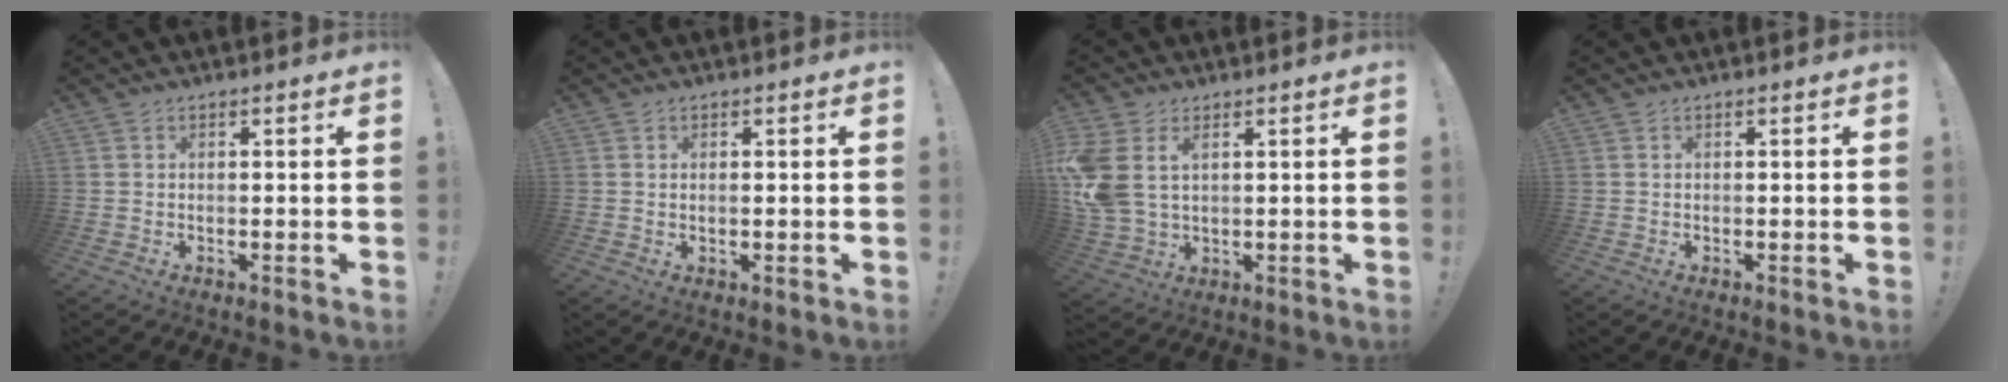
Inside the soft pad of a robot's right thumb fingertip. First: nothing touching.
{"total": 0.6, "force": [0.3, 0.1, 0.6], "torque": [-0.007, -0.002, 0.005]}
{"total": 9.5, "force": [3.3, 6.4, 6.3], "torque": [-0.134, -0.010, 0.066]}
{"total": 0.0}